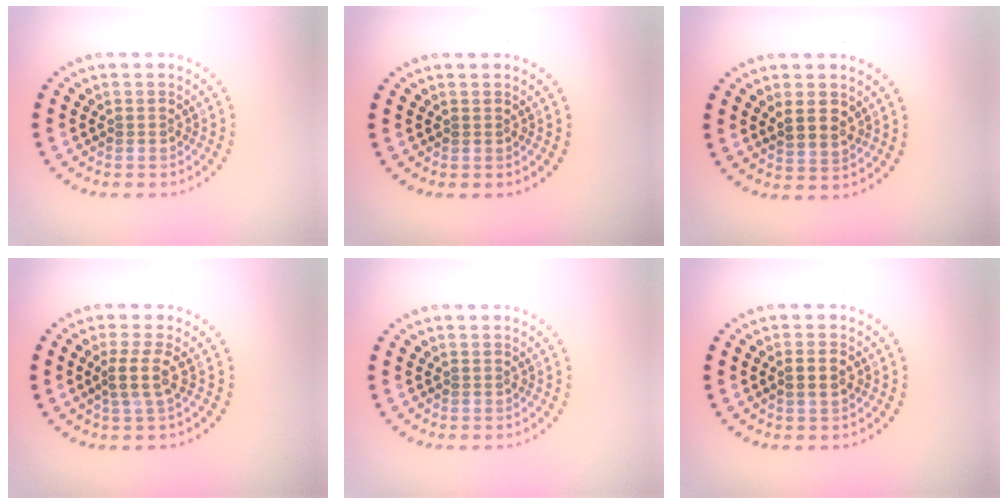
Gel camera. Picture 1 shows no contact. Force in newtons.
{"total": 0.0}
{"total": 2.5, "press": 2.4, "slide": 0.8}
{"total": 2.5, "press": 1.9, "slide": 1.6}
{"total": 0.0}
{"total": 2.0, "press": 1.9, "slide": 0.5}